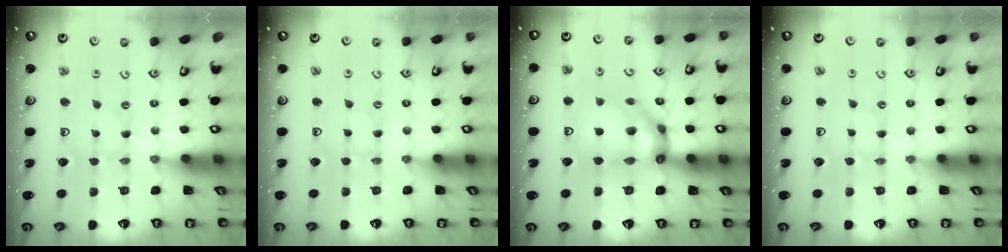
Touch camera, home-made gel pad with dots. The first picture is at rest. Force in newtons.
{"total": 1.1, "press": 1.1, "slide": 0.2}
{"total": 15.1, "press": 15.0, "slide": 2.0}
{"total": 1.6, "press": 1.5, "slide": 0.4}